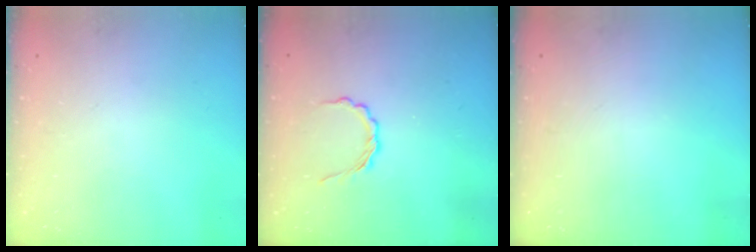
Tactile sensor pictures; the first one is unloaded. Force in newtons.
{"total": 3.6, "press": 3.4, "slide": 1.2}
{"total": 0.0}